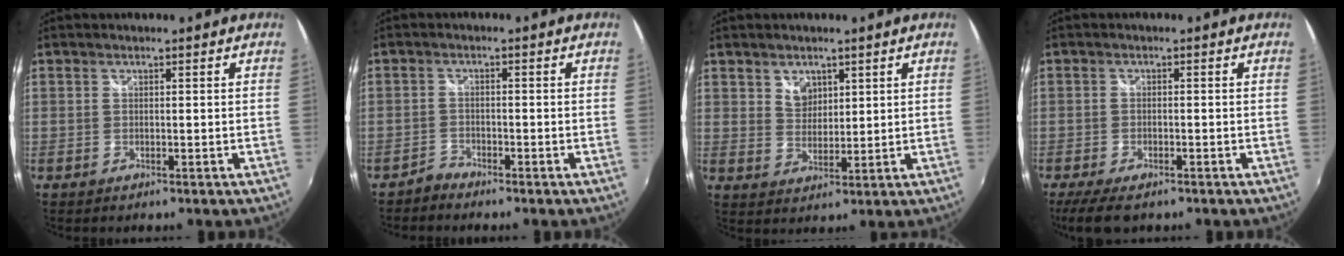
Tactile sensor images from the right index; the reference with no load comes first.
{"total": 2.0, "force": [-1.9, 0.4, -0.4], "torque": [0.004, 0.003, -0.040]}
{"total": 4.1, "force": [2.3, 3.0, 1.5], "torque": [-0.014, 0.002, 0.043]}
{"total": 6.8, "force": [-4.9, 2.6, 4.0], "torque": [-0.095, -0.028, -0.085]}